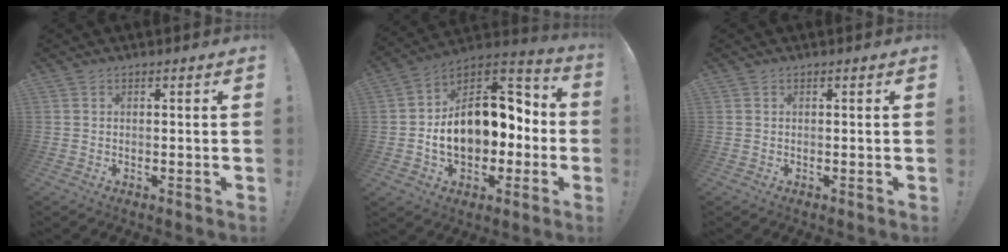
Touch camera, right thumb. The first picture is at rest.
{"total": 19.4, "force": [-1.0, 13.1, 14.2], "torque": [-0.195, 0.009, -0.004]}
{"total": 0.0}